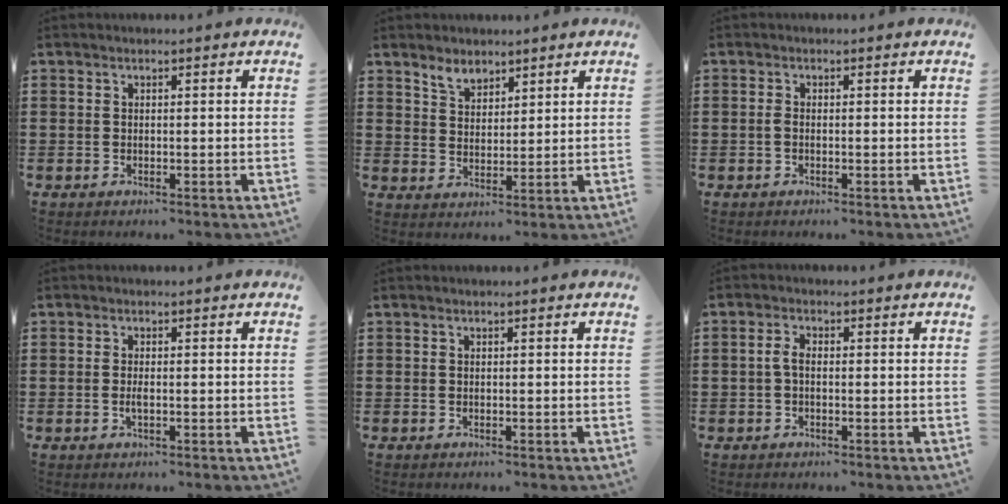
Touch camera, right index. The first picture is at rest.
{"total": 3.6, "force": [2.9, 1.9, 1.0], "torque": [-0.030, 0.007, 0.057]}
{"total": 0.9, "force": [-0.3, 0.3, 0.8], "torque": [-0.024, -0.006, -0.008]}
{"total": 1.2, "force": [-0.3, 0.2, 1.1], "torque": [-0.027, -0.005, -0.008]}
{"total": 0.0}
{"total": 2.2, "force": [-0.4, 1.0, 1.9], "torque": [-0.045, 0.000, -0.010]}